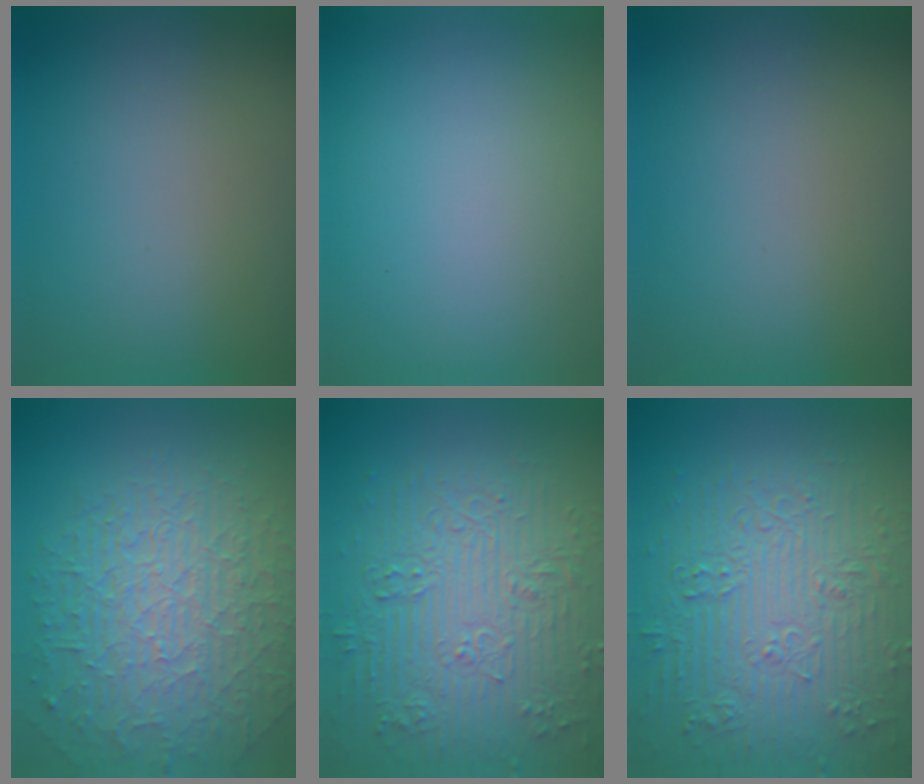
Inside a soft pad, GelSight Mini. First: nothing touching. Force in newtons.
{"total": 0.0}
{"total": 0.0}
{"total": 10.0, "press": 6.3, "slide": 7.7}
{"total": 9.6, "press": 6.8, "slide": 6.7}
{"total": 9.8, "press": 6.9, "slide": 7.0}